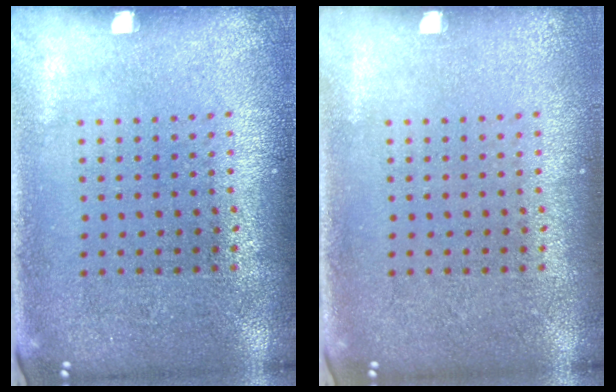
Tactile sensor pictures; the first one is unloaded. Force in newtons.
{"total": 0.0}